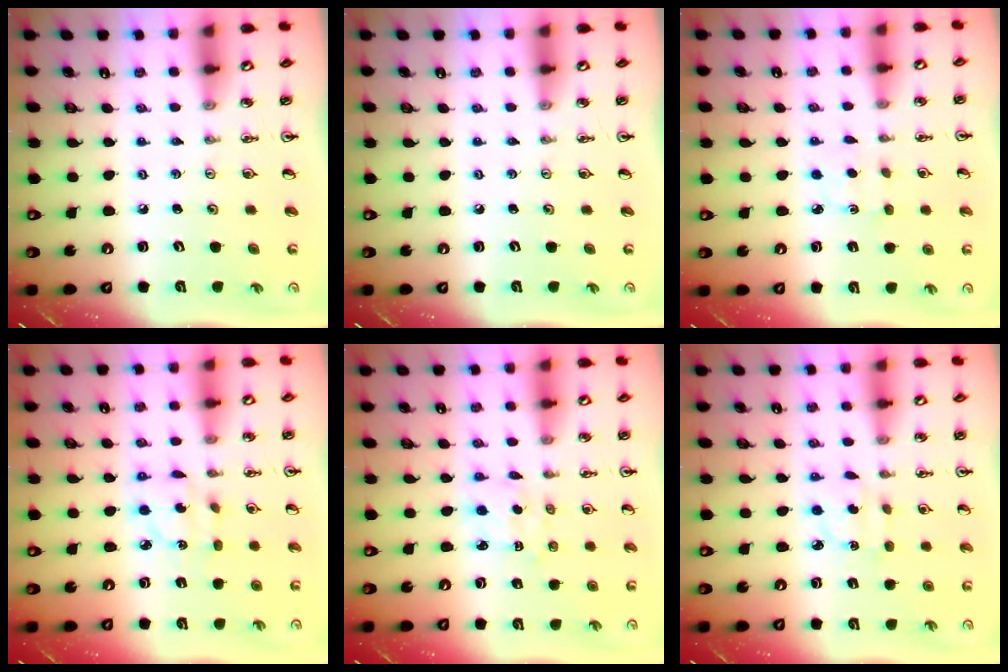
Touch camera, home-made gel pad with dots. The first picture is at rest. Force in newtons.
{"total": 0.0}
{"total": 2.3, "press": 2.3, "slide": 0.4}
{"total": 4.9, "press": 4.9, "slide": 0.4}
{"total": 2.0, "press": 1.9, "slide": 0.5}
{"total": 3.0, "press": 2.9, "slide": 0.6}